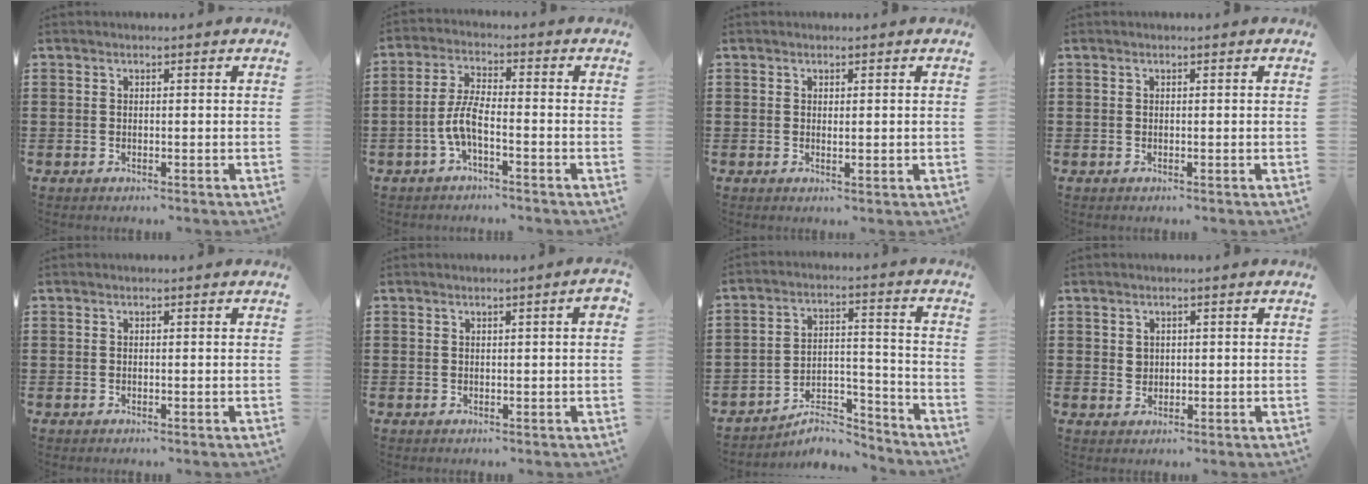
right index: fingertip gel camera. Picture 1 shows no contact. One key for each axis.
{"total": 5.4, "fx": -2.1, "fy": 1.5, "fz": 4.8, "tx": -0.109, "ty": -0.005, "tz": -0.043}
{"total": 0.7, "fx": 0.3, "fy": 0.1, "fz": 0.7, "tx": -0.014, "ty": 0.000, "tz": 0.005}
{"total": 0.0}
{"total": 0.0}
{"total": 1.5, "fx": 0.4, "fy": 0.0, "fz": 1.5, "tx": -0.027, "ty": 0.000, "tz": 0.006}
{"total": 7.0, "fx": -6.4, "fy": 2.1, "fz": 2.1, "tx": -0.026, "ty": 0.021, "tz": -0.119}
{"total": 1.5, "fx": 0.5, "fy": 1.3, "fz": 0.6, "tx": -0.014, "ty": 0.007, "tz": 0.011}